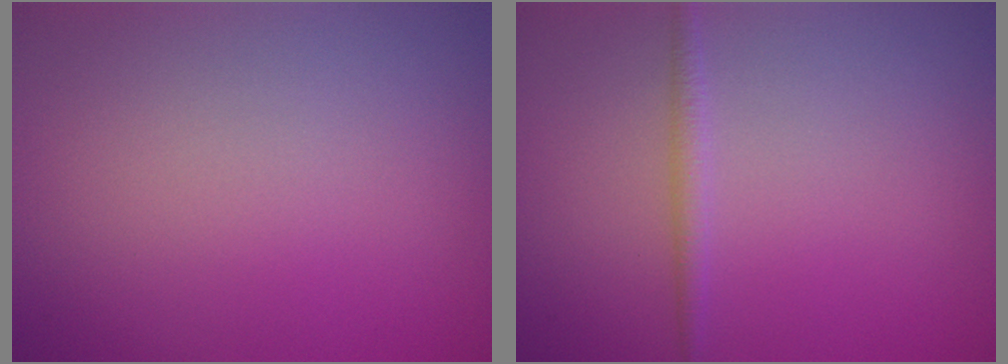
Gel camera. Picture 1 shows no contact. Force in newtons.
{"total": 1.1, "press": 1.1, "slide": 0.1}